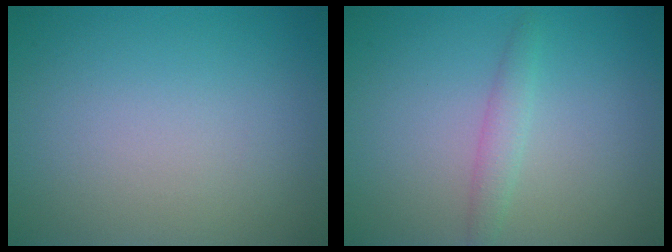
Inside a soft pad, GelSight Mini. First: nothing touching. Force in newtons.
{"total": 1.6, "press": 1.6, "slide": 0.0}